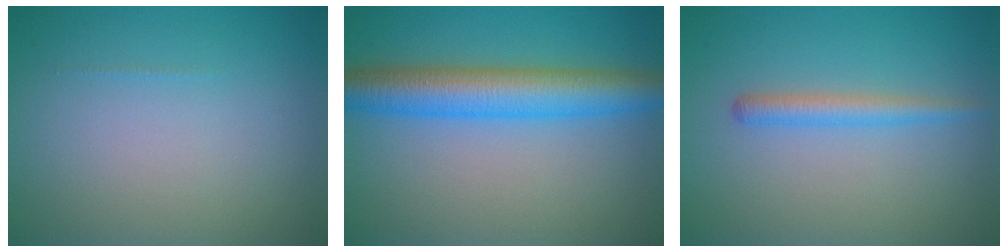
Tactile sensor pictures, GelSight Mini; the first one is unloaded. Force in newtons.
{"total": 6.7, "press": 6.7, "slide": 0.1}
{"total": 1.9, "press": 1.9, "slide": 0.0}